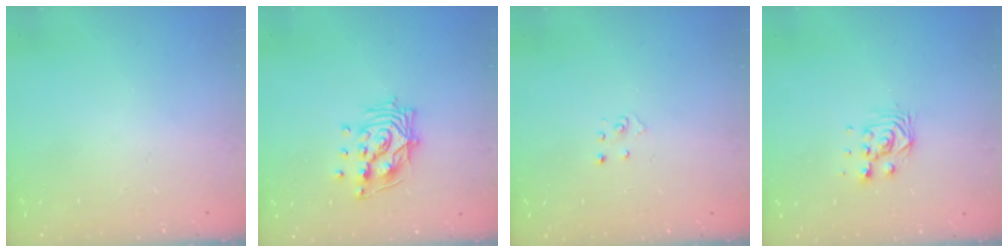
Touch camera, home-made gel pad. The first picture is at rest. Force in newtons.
{"total": 12.6, "press": 12.5, "slide": 1.3}
{"total": 2.8, "press": 2.8, "slide": 0.3}
{"total": 4.7, "press": 4.6, "slide": 0.6}